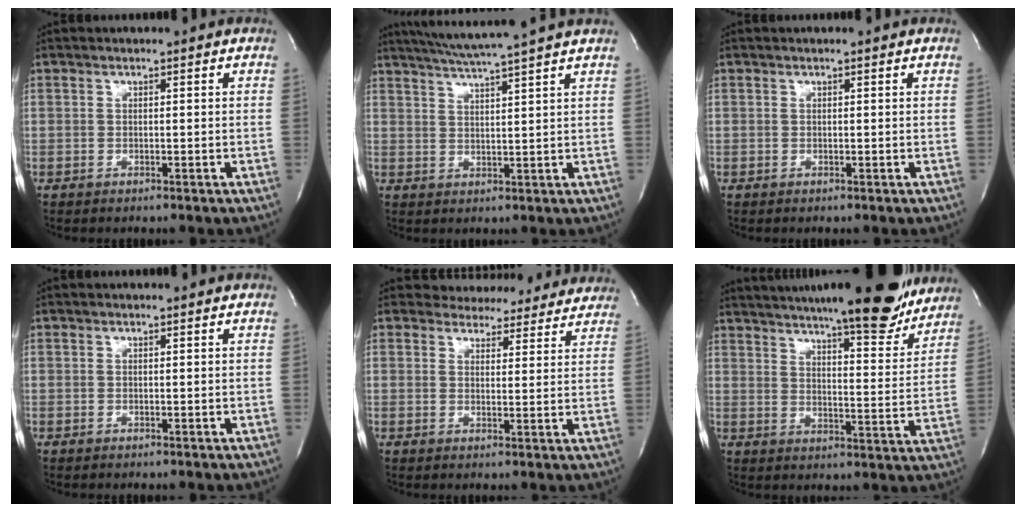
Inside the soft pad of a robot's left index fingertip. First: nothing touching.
{"total": 9.7, "force": [8.3, -1.9, 4.7], "torque": [-0.084, 0.005, 0.119]}
{"total": 0.0}
{"total": 0.0}
{"total": 11.4, "force": [10.6, 4.0, 1.1], "torque": [0.011, -0.010, 0.108]}
{"total": 24.6, "force": [21.2, 3.9, 12.0], "torque": [-0.184, -0.019, 0.273]}